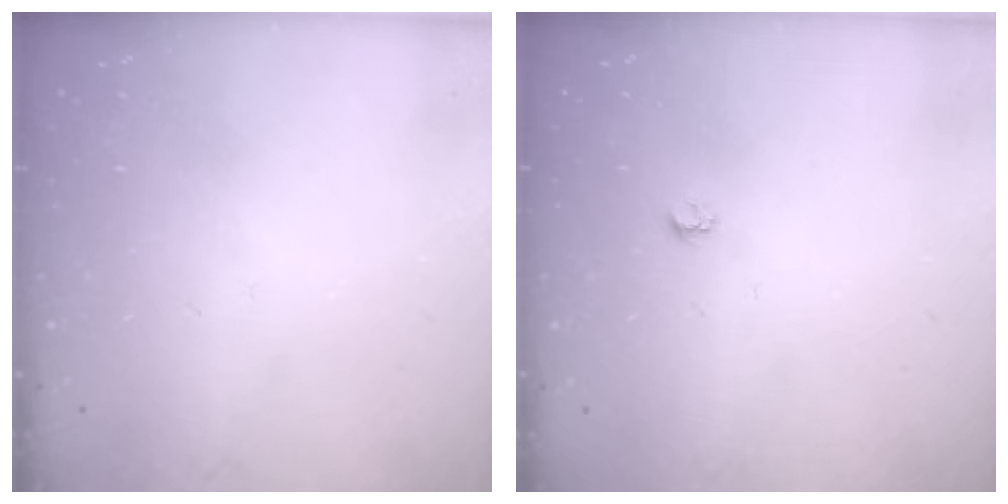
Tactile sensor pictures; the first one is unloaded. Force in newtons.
{"total": 3.2, "press": 3.2, "slide": 0.3}